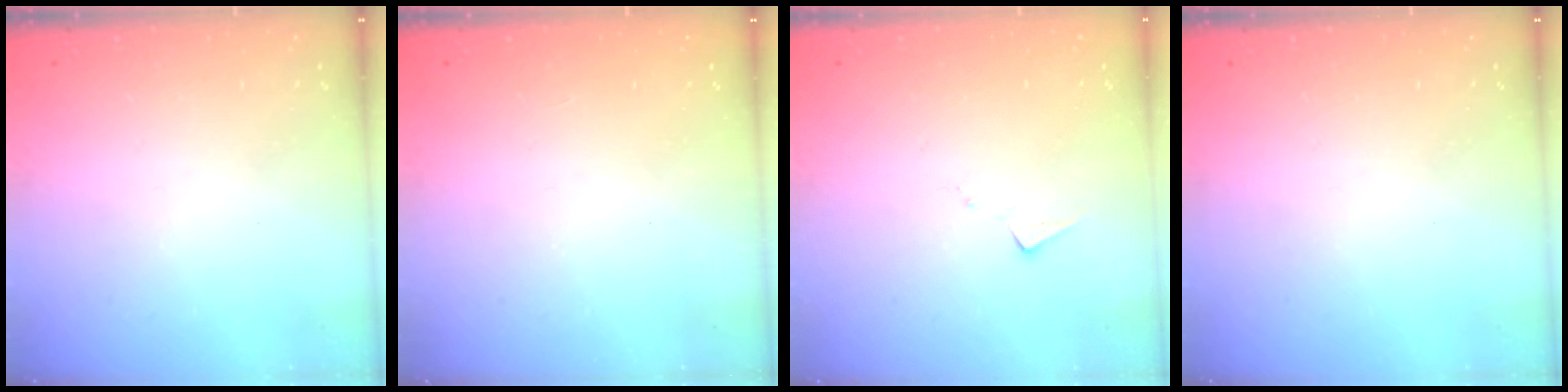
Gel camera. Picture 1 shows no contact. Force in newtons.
{"total": 1.0, "press": 0.9, "slide": 0.3}
{"total": 7.3, "press": 7.3, "slide": 0.2}
{"total": 0.0}